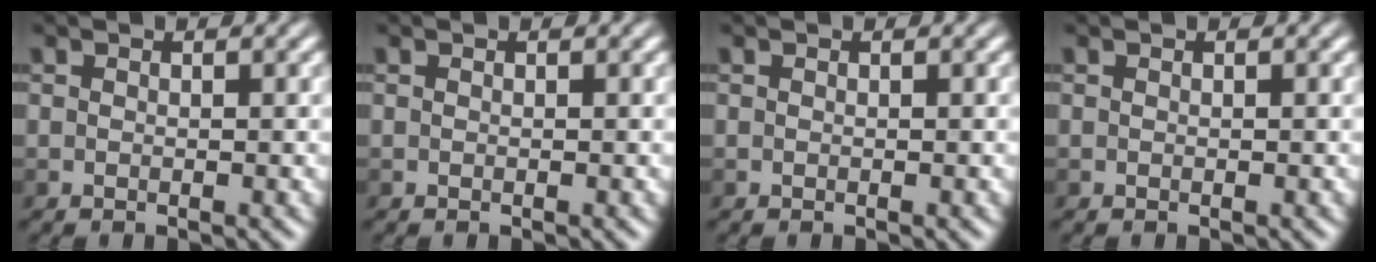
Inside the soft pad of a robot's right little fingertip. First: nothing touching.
{"total": 0.0}
{"total": 0.0}
{"total": 0.0}